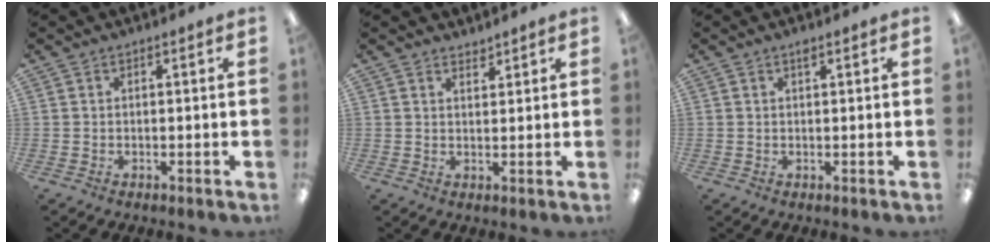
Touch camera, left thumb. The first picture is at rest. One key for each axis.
{"total": 1.9, "fx": 1.8, "fy": 0.3, "fz": -0.2, "tx": 0.003, "ty": -0.010, "tz": 0.035}
{"total": 0.8, "fx": 0.7, "fy": 0.2, "fz": 0.5, "tx": -0.004, "ty": -0.002, "tz": 0.010}